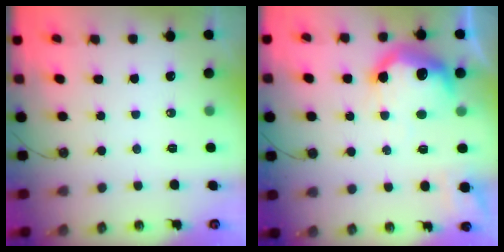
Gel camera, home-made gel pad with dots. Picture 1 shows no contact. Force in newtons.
{"total": 18.8, "press": 18.7, "slide": 1.5}